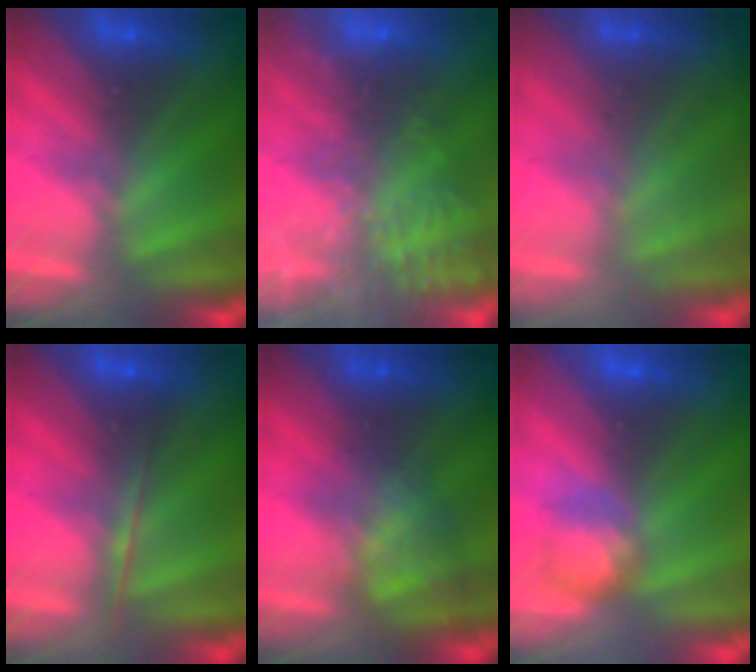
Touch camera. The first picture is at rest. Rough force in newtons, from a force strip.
{"total": 7.8}
{"total": 1.9}
{"total": 1.7}
{"total": 3.5}
{"total": 3.7}